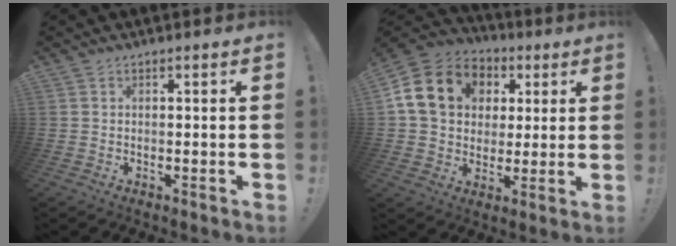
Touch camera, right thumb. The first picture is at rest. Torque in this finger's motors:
{"motor_torque": [2.32, 2.35, 0.68, -0.50, 0.40]}